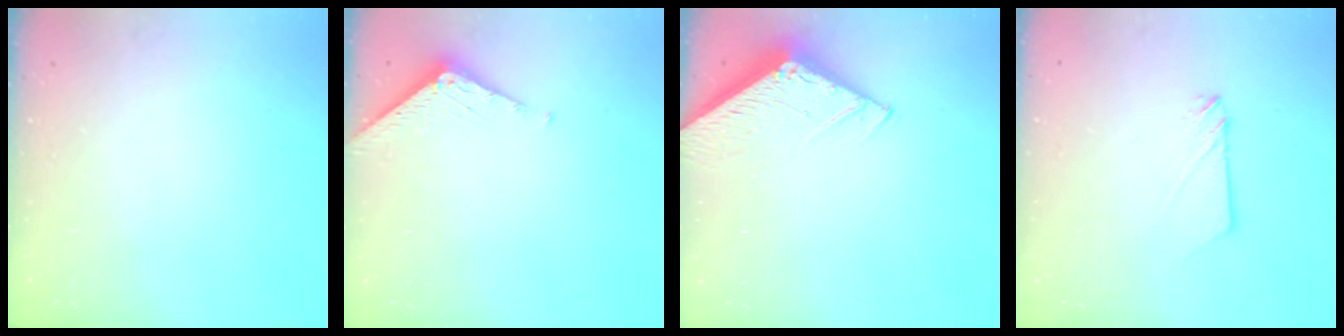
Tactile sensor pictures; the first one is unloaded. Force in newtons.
{"total": 3.5, "press": 3.5, "slide": 0.3}
{"total": 5.0, "press": 4.9, "slide": 0.5}
{"total": 2.3, "press": 2.3, "slide": 0.3}